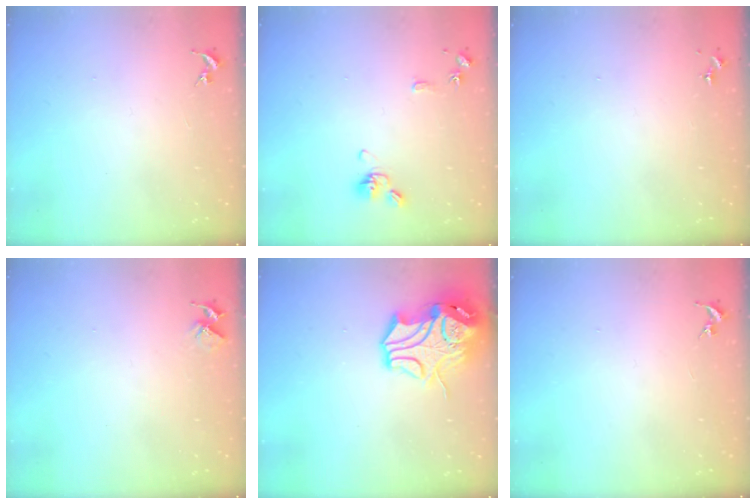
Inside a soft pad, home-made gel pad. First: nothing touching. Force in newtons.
{"total": 9.4, "press": 9.2, "slide": 1.9}
{"total": 0.0}
{"total": 6.6, "press": 6.6, "slide": 0.5}
{"total": 14.2, "press": 14.0, "slide": 2.0}
{"total": 0.0}